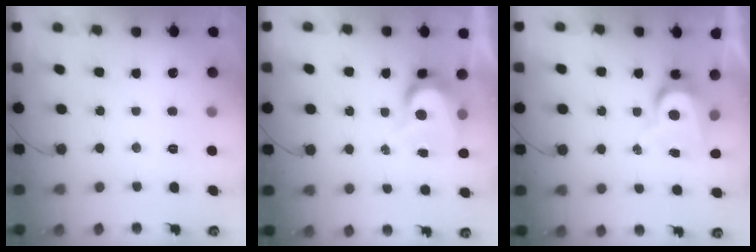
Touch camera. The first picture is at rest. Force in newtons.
{"total": 7.5, "press": 7.5, "slide": 0.7}
{"total": 7.7, "press": 7.7, "slide": 0.4}